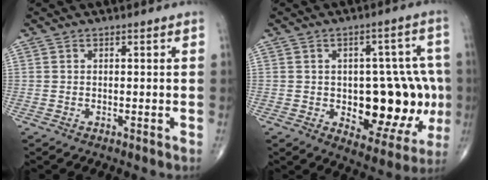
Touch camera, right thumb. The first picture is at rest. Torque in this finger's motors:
{"motor_torque": [0.16, 0.19, 0.41, 0.23, 0.03]}